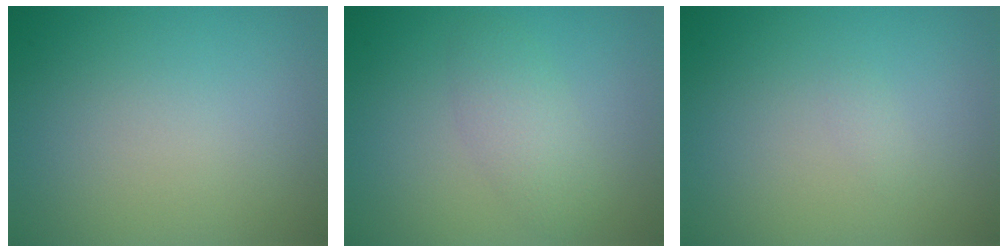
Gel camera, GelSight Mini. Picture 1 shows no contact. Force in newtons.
{"total": 2.7, "press": 2.7, "slide": 0.1}
{"total": 0.6, "press": 0.6, "slide": 0.0}